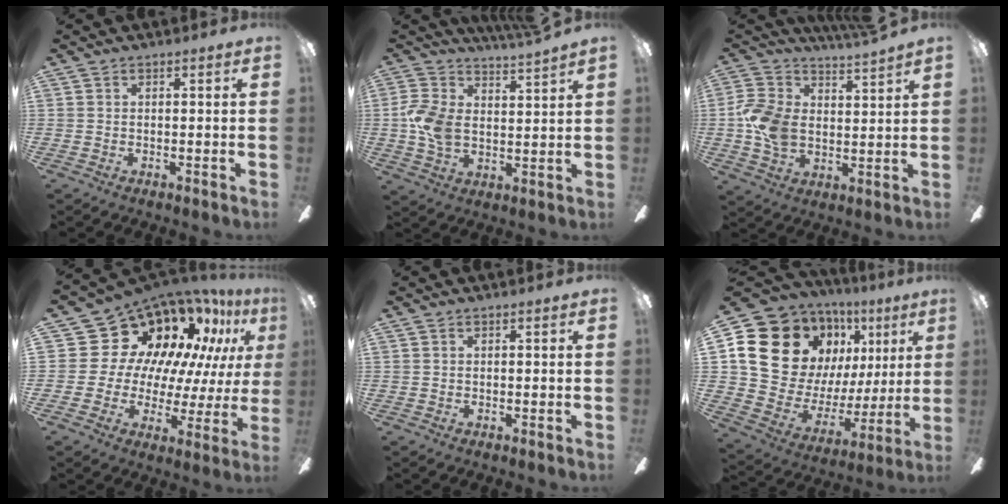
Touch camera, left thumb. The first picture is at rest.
{"total": 8.2, "force": [3.2, 3.9, 6.5], "torque": [-0.148, -0.016, 0.058]}
{"total": 9.1, "force": [2.8, 5.4, 6.8], "torque": [-0.160, -0.009, 0.055]}
{"total": 18.0, "force": [11.4, 12.1, 6.9], "torque": [-0.104, -0.106, 0.228]}
{"total": 0.0}
{"total": 20.9, "force": [10.0, 15.5, 9.9], "torque": [-0.193, -0.052, 0.203]}